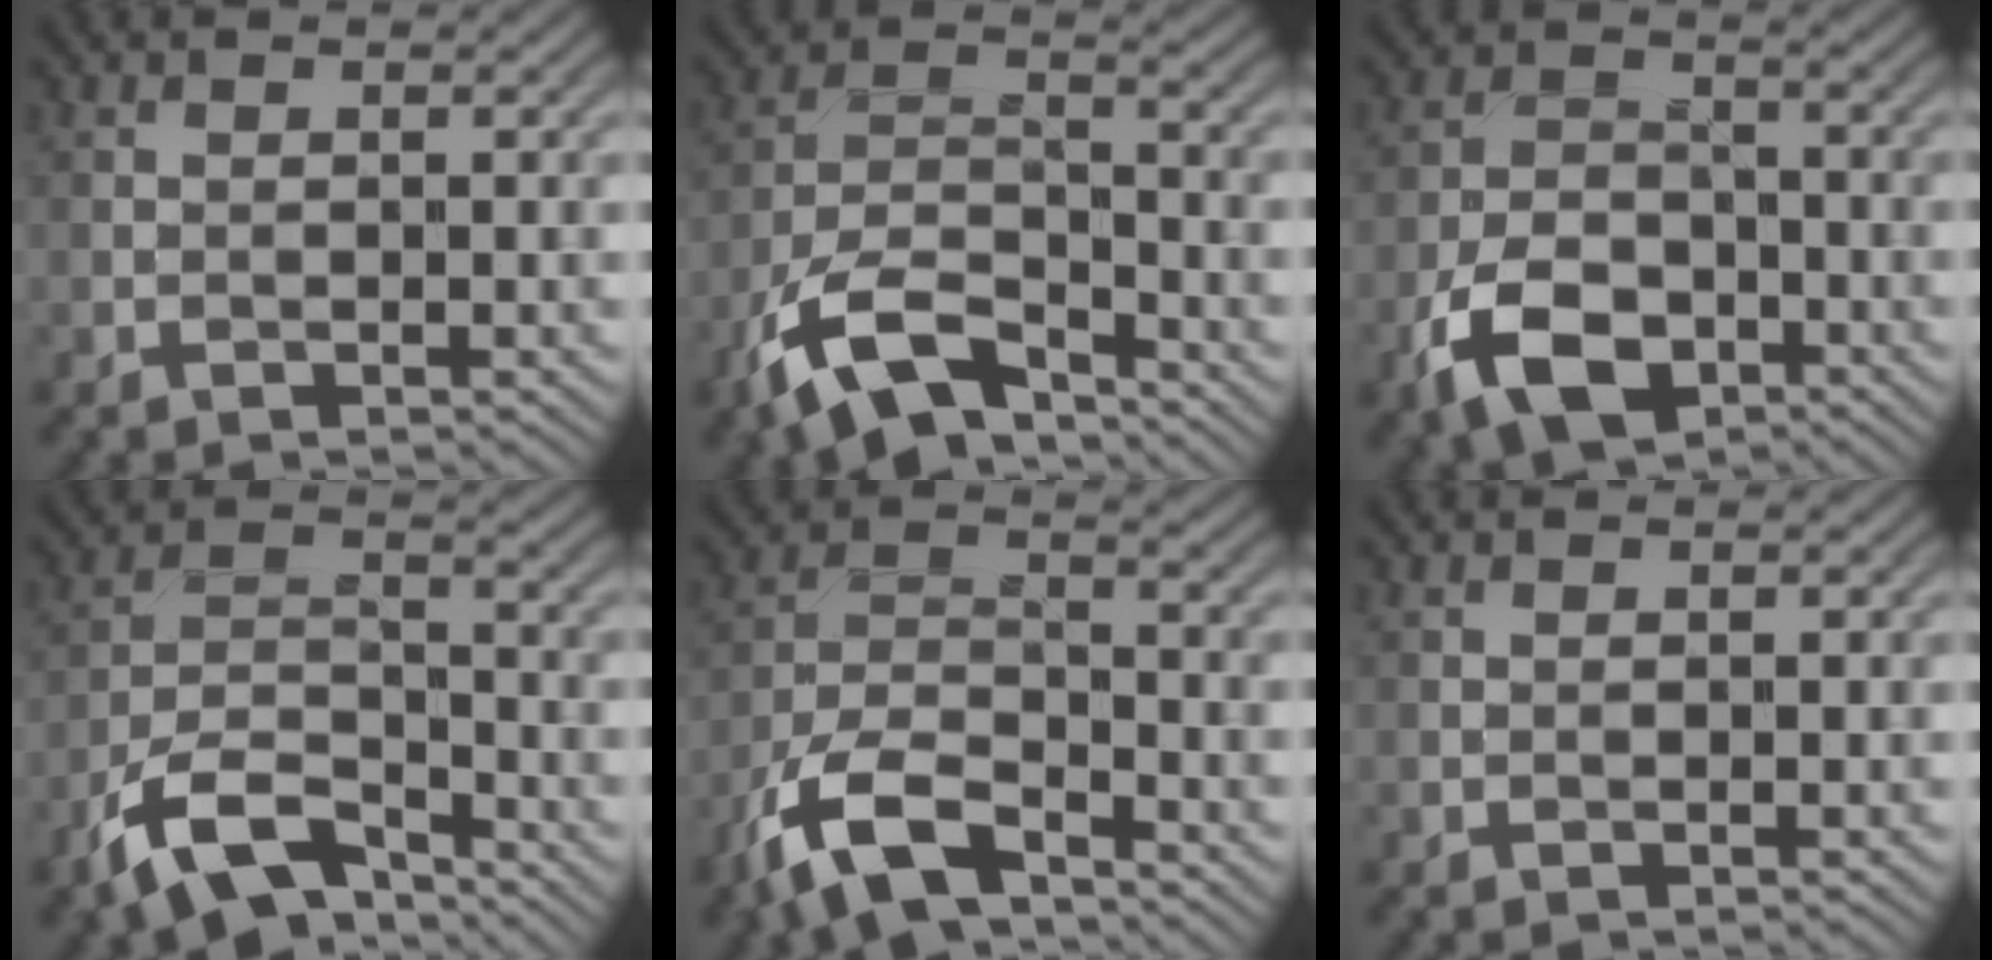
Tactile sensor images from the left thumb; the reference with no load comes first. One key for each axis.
{"total": 10.4, "fx": -7.0, "fy": 4.1, "fz": 6.5, "tx": -0.129, "ty": -0.005, "tz": -0.151}
{"total": 8.2, "fx": -4.5, "fy": 4.9, "fz": 4.9, "tx": -0.108, "ty": -0.008, "tz": -0.093}
{"total": 9.5, "fx": -6.5, "fy": 3.9, "fz": 5.8, "tx": -0.111, "ty": -0.005, "tz": -0.139}
{"total": 9.7, "fx": -6.7, "fy": 3.7, "fz": 6.0, "tx": -0.121, "ty": -0.009, "tz": -0.149}
{"total": 0.0}